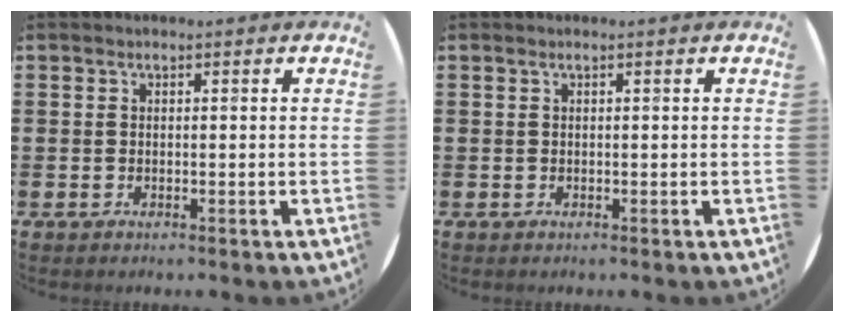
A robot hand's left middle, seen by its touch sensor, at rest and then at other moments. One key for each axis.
{"total": 0.0}